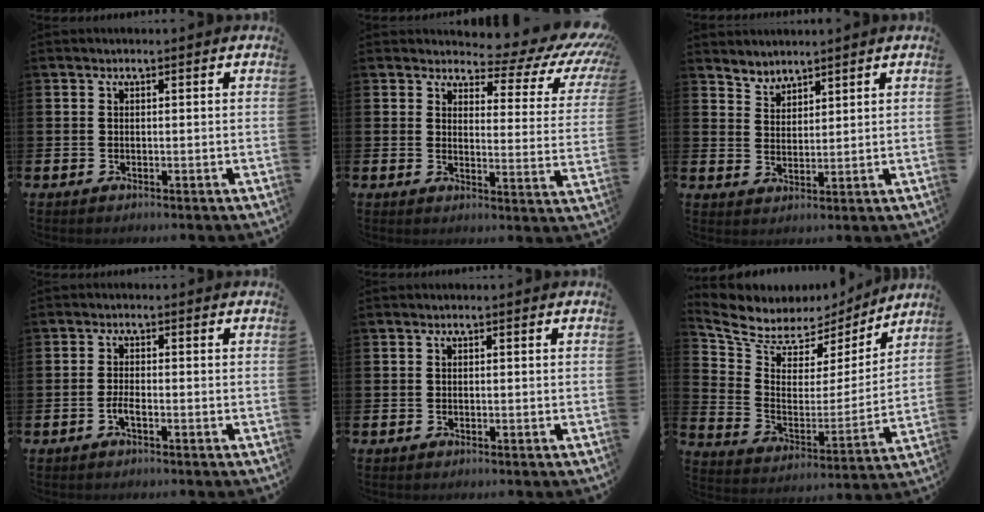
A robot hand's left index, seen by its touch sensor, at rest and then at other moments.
{"total": 4.9, "force": [3.9, 2.1, 2.0], "torque": [-0.033, -0.041, 0.055]}
{"total": 3.2, "force": [3.1, 0.5, -0.5], "torque": [-0.007, -0.013, 0.059]}
{"total": 1.6, "force": [-0.8, 0.4, 1.3], "torque": [-0.031, 0.003, -0.013]}
{"total": 0.0}
{"total": 7.0, "force": [6.4, 2.9, 0.4], "torque": [-0.059, -0.051, 0.109]}